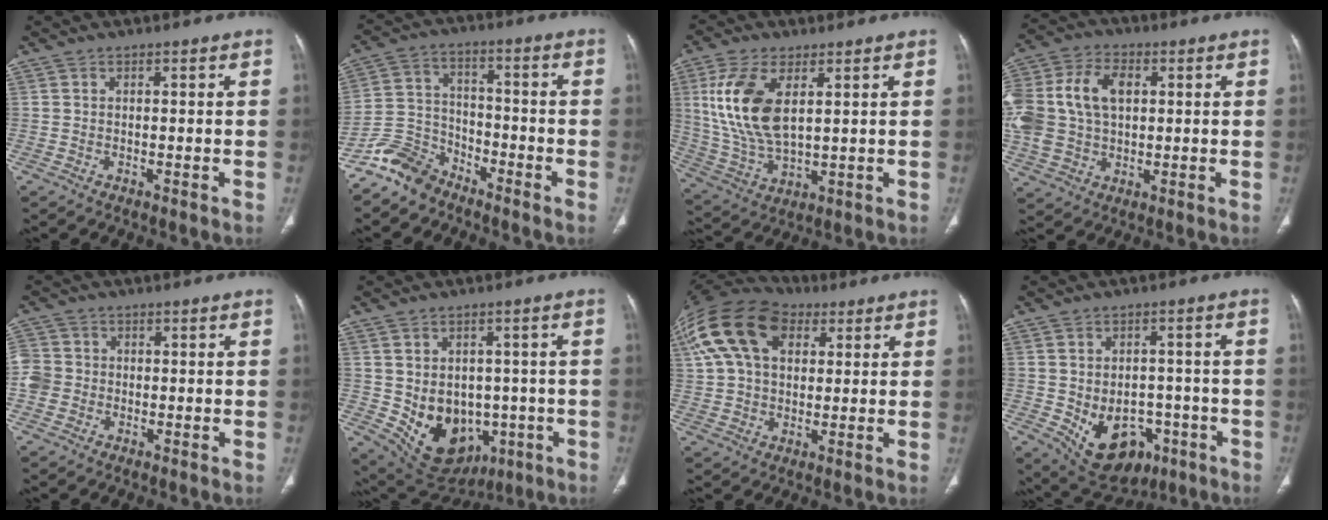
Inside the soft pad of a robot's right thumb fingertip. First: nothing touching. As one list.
[{"total": 8.4, "force": [-7.0, 4.2, 1.6], "torque": [-0.026, 0.048, -0.149]}, {"total": 14.2, "force": [4.0, 7.0, 11.7], "torque": [-0.249, -0.015, 0.089]}, {"total": 21.1, "force": [3.4, 14.8, 14.6], "torque": [-0.353, 0.031, 0.072]}, {"total": 4.6, "force": [-0.8, 4.3, 1.4], "torque": [-0.017, 0.010, -0.021]}, {"total": 14.4, "force": [-2.6, 11.0, 8.8], "torque": [-0.105, 0.013, -0.003]}, {"total": 19.9, "force": [7.7, 12.6, 13.4], "torque": [-0.275, 0.031, 0.134]}, {"total": 13.2, "force": [-4.7, 9.4, 8.1], "torque": [-0.092, 0.019, -0.049]}]